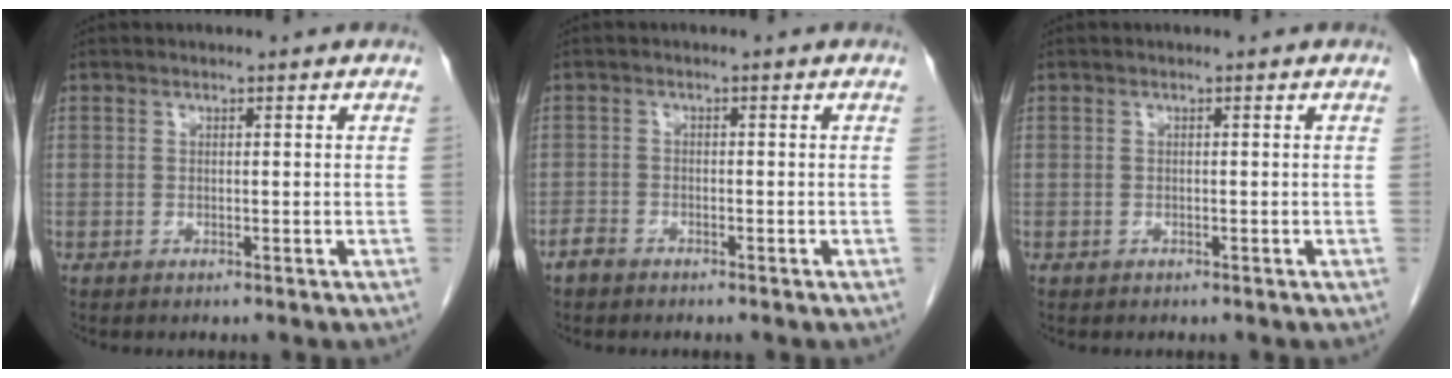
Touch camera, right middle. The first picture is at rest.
{"total": 1.8, "force": [-1.5, 0.8, 0.5], "torque": [-0.016, 0.001, -0.026]}
{"total": 0.0}